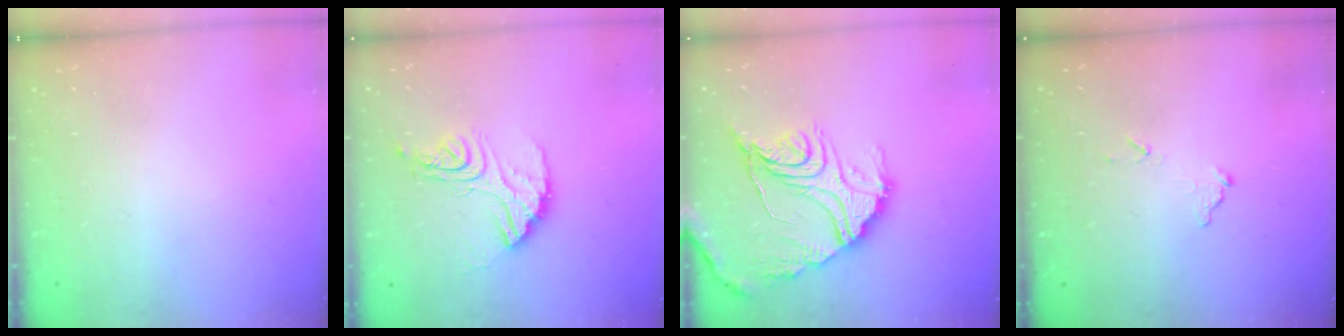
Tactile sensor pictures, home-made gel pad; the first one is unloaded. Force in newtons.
{"total": 13.1, "press": 13.1, "slide": 1.0}
{"total": 19.7, "press": 19.7, "slide": 1.6}
{"total": 6.5, "press": 6.5, "slide": 0.4}